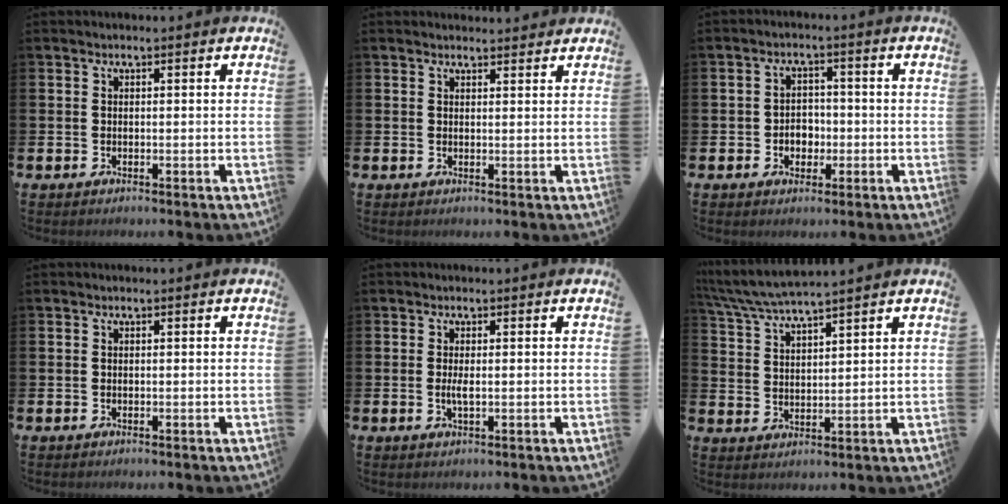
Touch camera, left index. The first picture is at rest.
{"total": 1.6, "force": [1.6, 0.2, -0.1], "torque": [0.009, -0.008, 0.027]}
{"total": 2.9, "force": [-0.8, 2.5, 1.3], "torque": [-0.023, 0.004, -0.022]}
{"total": 0.0}
{"total": 1.6, "force": [-0.1, 0.4, 1.5], "torque": [-0.028, -0.001, -0.003]}
{"total": 5.2, "force": [5.0, -0.1, 1.4], "torque": [-0.052, -0.025, 0.090]}